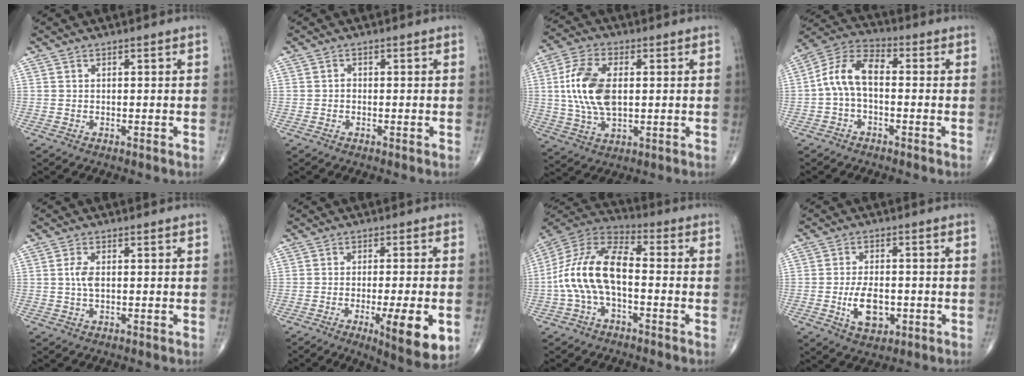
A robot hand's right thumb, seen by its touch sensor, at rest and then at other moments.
{"total": 0.7, "force": [-0.2, 0.5, 0.4], "torque": [-0.001, 0.003, -0.007]}
{"total": 13.2, "force": [1.3, 7.2, 11.0], "torque": [-0.224, 0.003, 0.026]}
{"total": 9.3, "force": [-0.6, 5.2, 7.7], "torque": [-0.146, 0.034, -0.025]}
{"total": 2.8, "force": [0.2, 1.3, 2.4], "torque": [-0.054, 0.003, 0.003]}
{"total": 11.0, "force": [-3.5, 2.2, 10.2], "torque": [-0.146, -0.013, -0.047]}
{"total": 14.5, "force": [-2.1, 7.4, 12.3], "torque": [-0.247, 0.041, -0.049]}
{"total": 7.6, "force": [-1.9, 4.3, 6.0], "torque": [-0.094, 0.002, -0.028]}